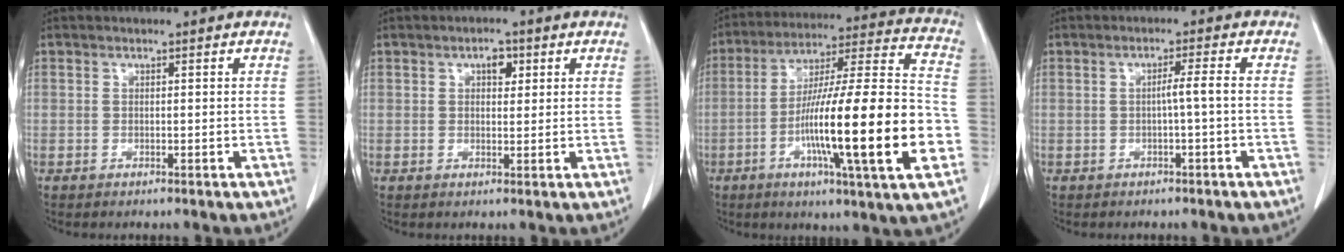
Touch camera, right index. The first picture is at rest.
{"total": 2.5, "force": [1.1, 1.3, 1.8], "torque": [-0.027, 0.004, 0.015]}
{"total": 23.5, "force": [-6.2, 0.9, 22.7], "torque": [-0.345, -0.008, -0.102]}
{"total": 2.2, "force": [-0.4, -0.6, 2.1], "torque": [-0.033, 0.002, -0.008]}